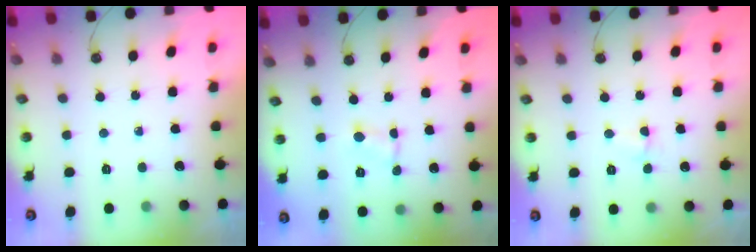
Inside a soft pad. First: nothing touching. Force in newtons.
{"total": 0.7, "press": 0.7, "slide": 0.1}
{"total": 2.6, "press": 2.5, "slide": 0.5}